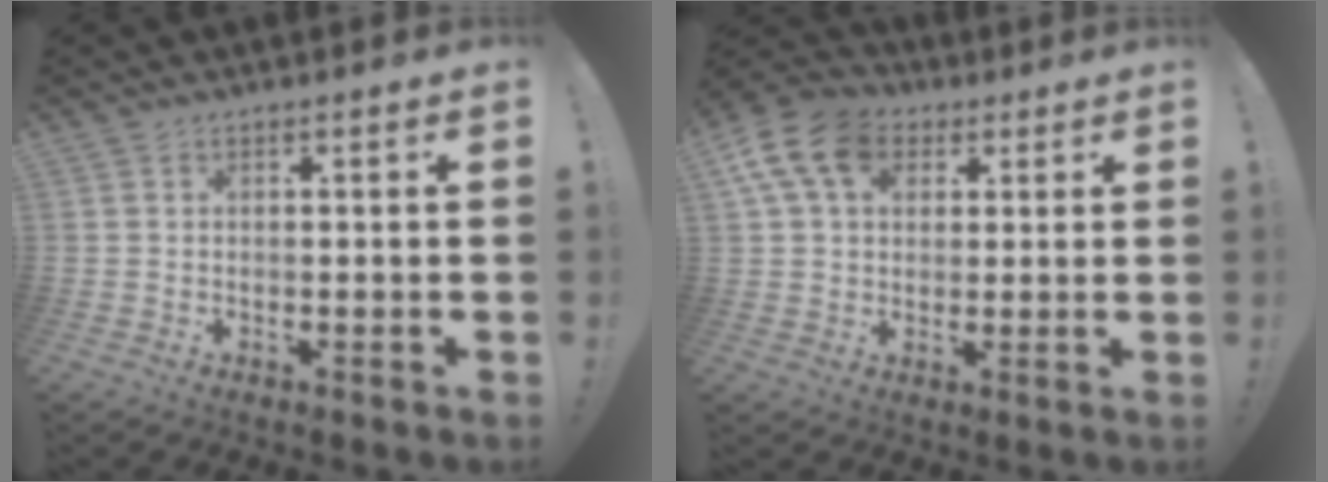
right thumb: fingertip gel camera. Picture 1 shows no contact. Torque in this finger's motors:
{"motor_torque": [0.77, 0.77, 0.39, -0.20, 0.12]}